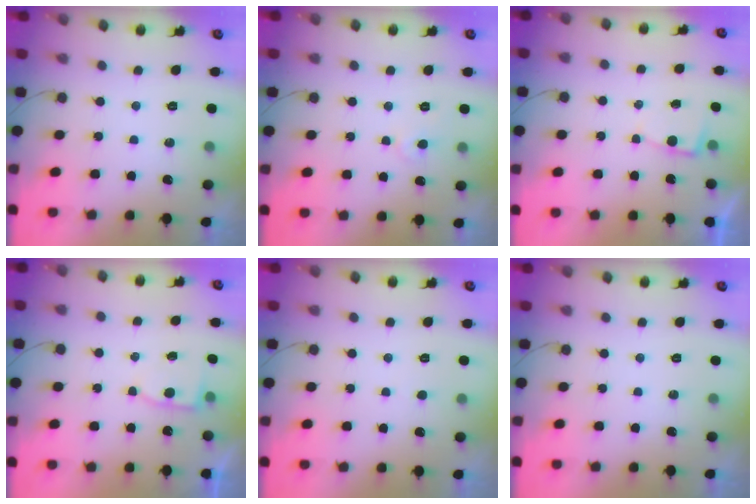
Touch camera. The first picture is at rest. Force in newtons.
{"total": 3.5, "press": 3.4, "slide": 0.4}
{"total": 2.3, "press": 2.3, "slide": 0.3}
{"total": 4.5, "press": 4.4, "slide": 0.3}
{"total": 2.7, "press": 2.7, "slide": 0.3}
{"total": 0.0}